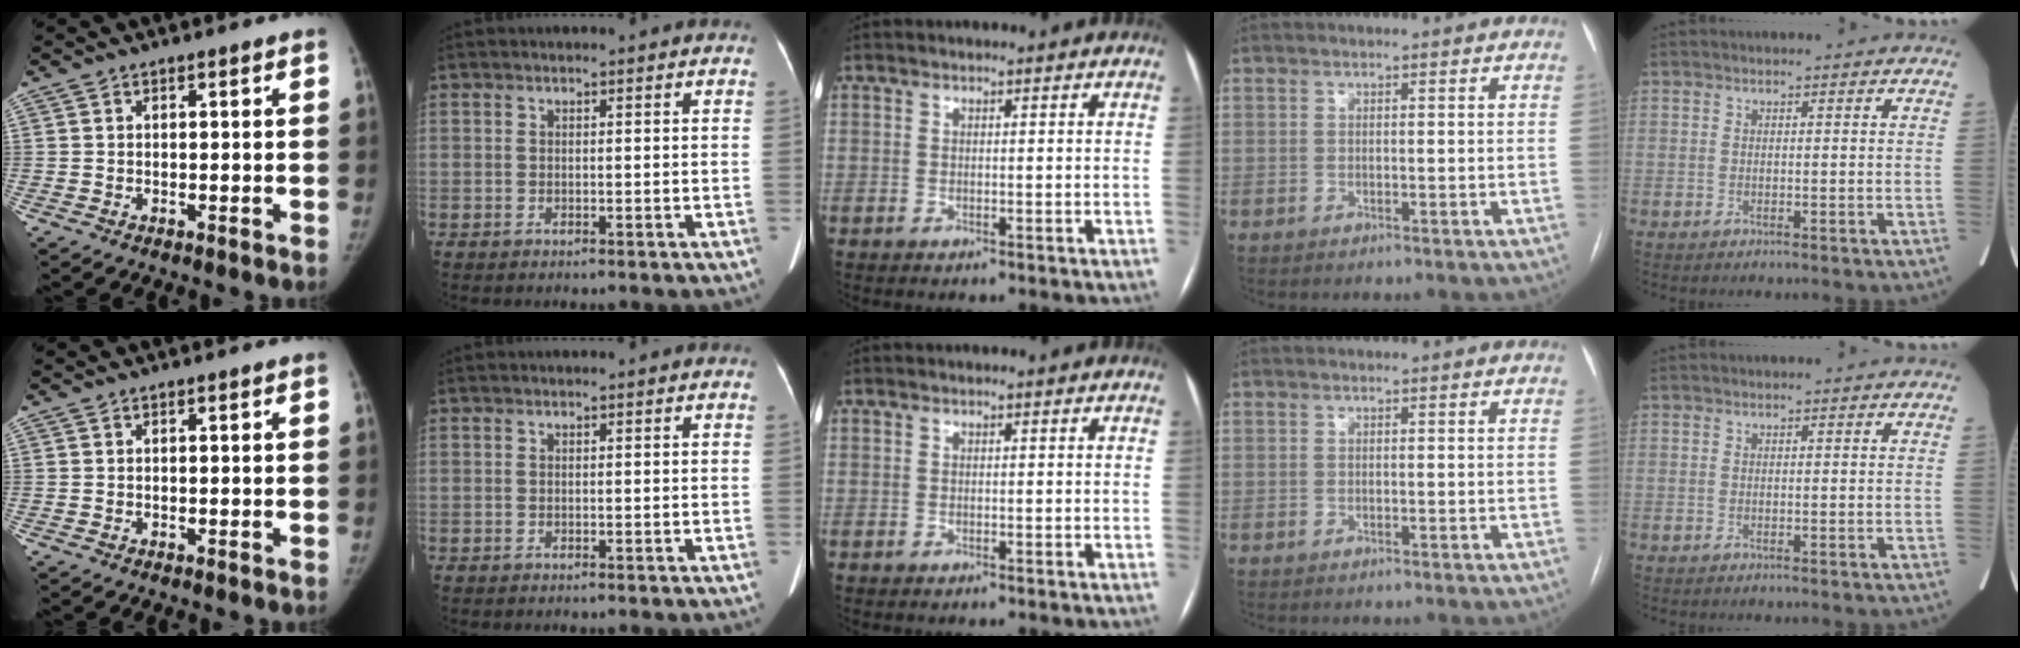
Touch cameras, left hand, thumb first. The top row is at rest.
{}